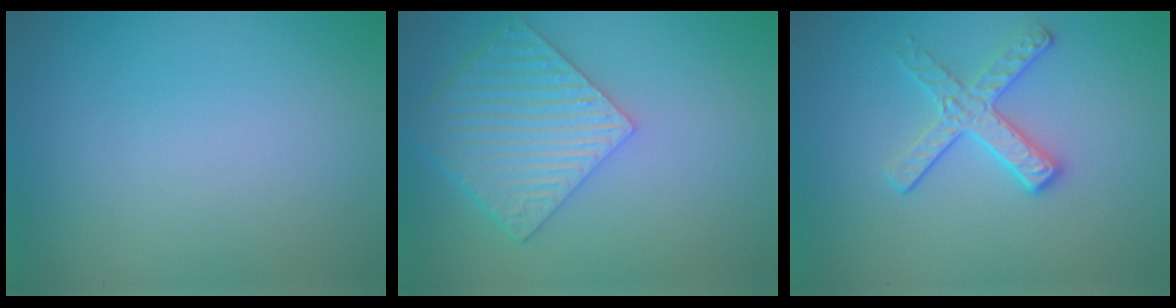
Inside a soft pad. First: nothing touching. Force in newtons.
{"total": 6.0, "press": 4.6, "slide": 4.0}
{"total": 2.9, "press": 2.6, "slide": 1.4}